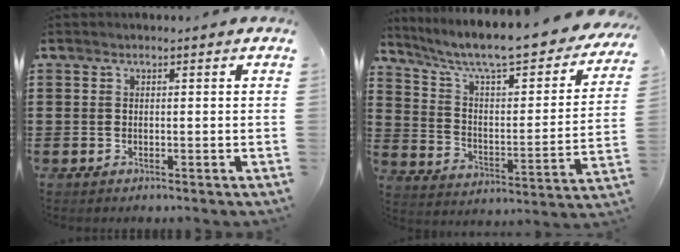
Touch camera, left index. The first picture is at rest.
{"total": 9.1, "force": [7.6, 0.9, 4.9], "torque": [-0.118, -0.059, 0.124]}